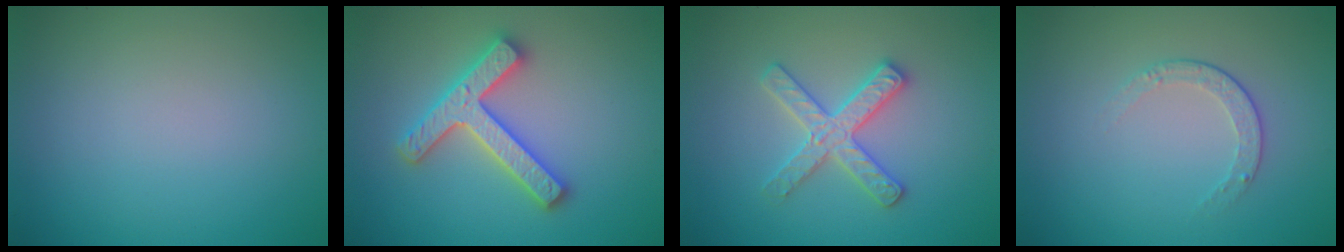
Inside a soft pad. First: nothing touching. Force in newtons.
{"total": 4.7, "press": 4.6, "slide": 0.8}
{"total": 2.9, "press": 2.9, "slide": 0.5}
{"total": 1.6, "press": 1.2, "slide": 1.1}